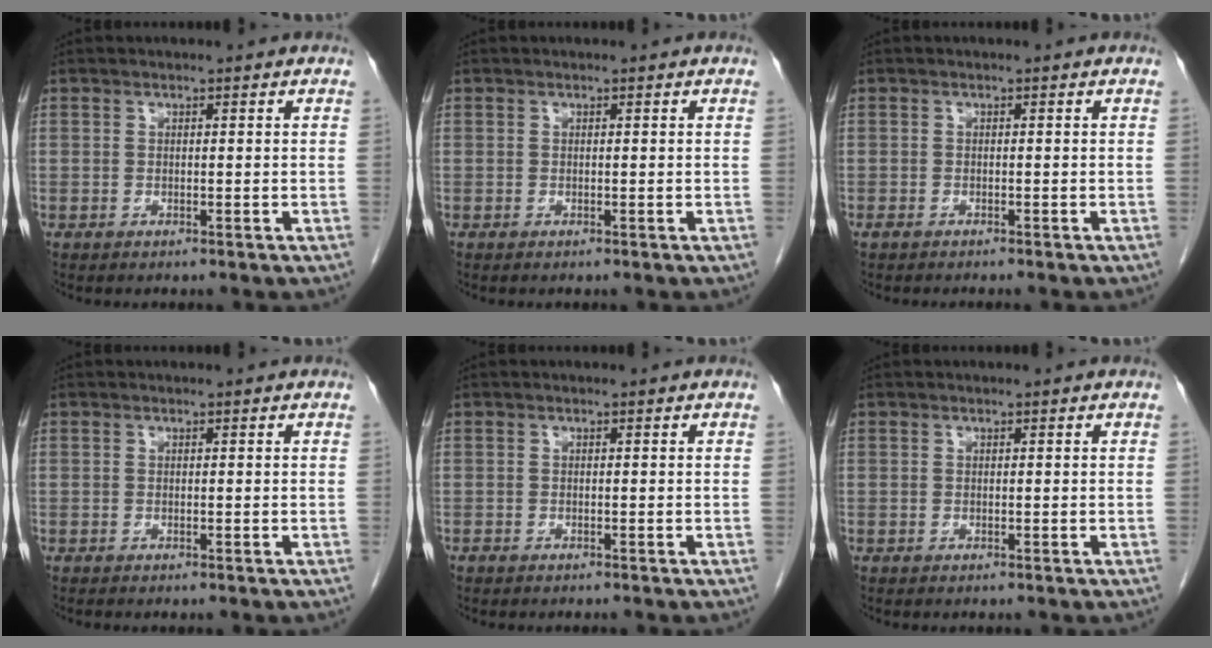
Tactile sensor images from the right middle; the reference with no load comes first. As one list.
[{"total": 0.0}, {"total": 1.5, "force": [-1.3, 0.3, 0.7], "torque": [-0.013, -0.003, -0.016]}, {"total": 0.0}, {"total": 0.5, "force": [-0.5, 0.2, 0.1], "torque": [-0.008, 0.000, -0.011]}, {"total": 0.0}]